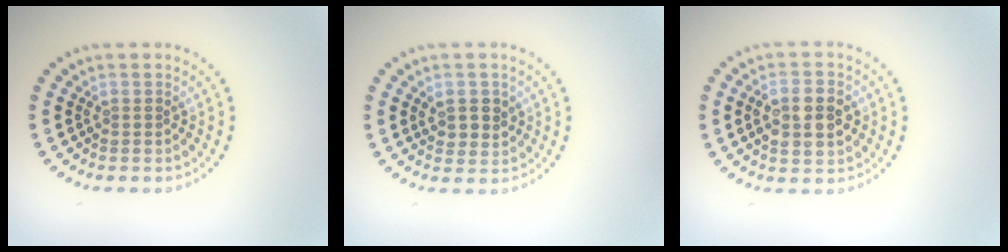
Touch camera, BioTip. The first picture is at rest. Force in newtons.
{"total": 2.3, "press": 2.2, "slide": 0.7}
{"total": 4.2, "press": 4.2, "slide": 0.4}